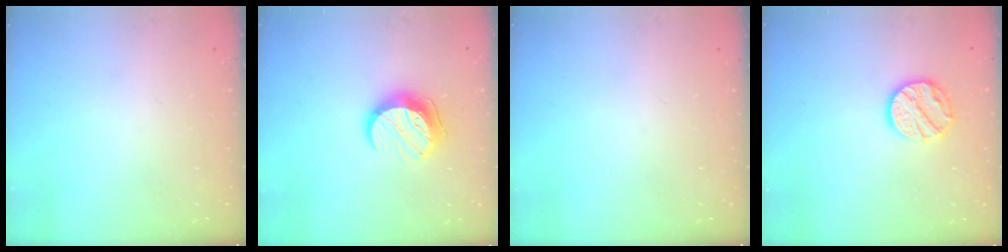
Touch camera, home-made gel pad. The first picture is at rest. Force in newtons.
{"total": 10.7, "press": 10.7, "slide": 0.5}
{"total": 0.0}
{"total": 11.7, "press": 11.7, "slide": 0.8}